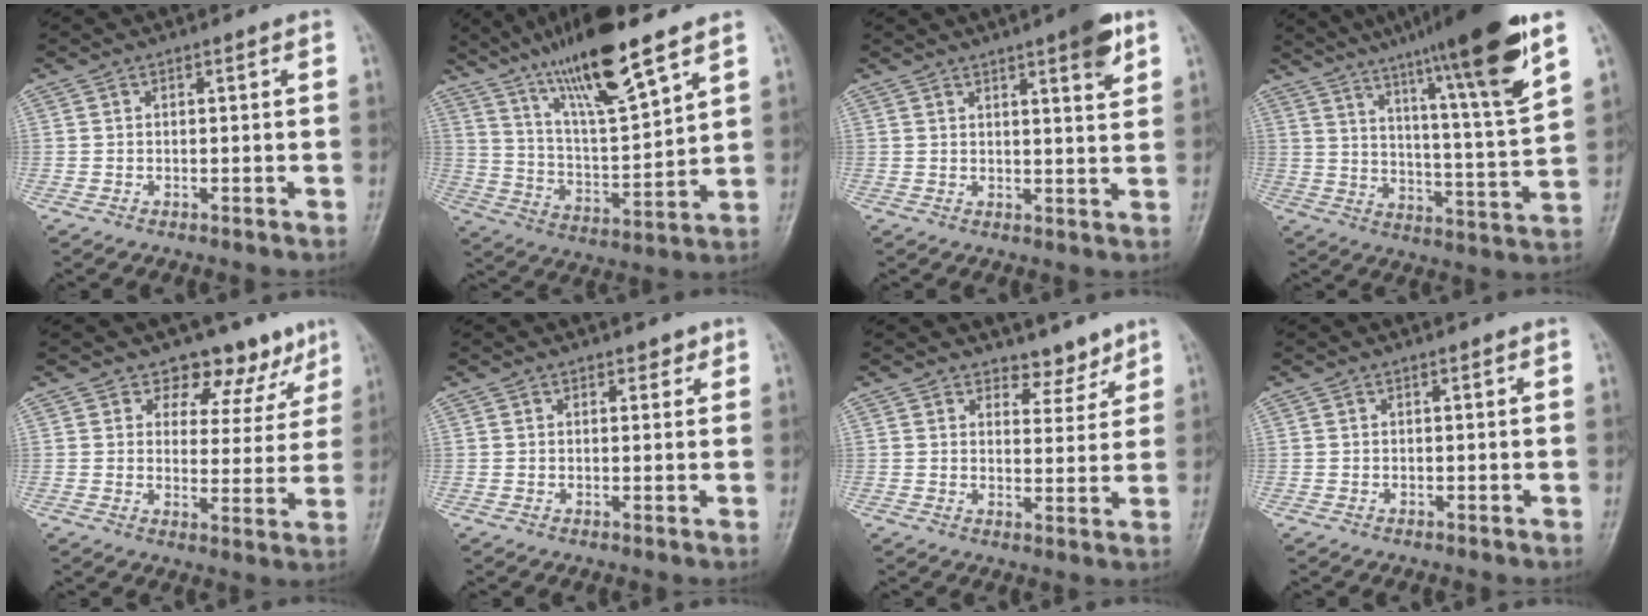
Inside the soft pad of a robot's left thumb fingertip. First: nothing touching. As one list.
[{"total": 17.6, "force": [11.9, 2.9, 12.6], "torque": [-0.213, -0.054, 0.222]}, {"total": 7.0, "force": [4.0, 1.3, 5.6], "torque": [-0.068, -0.018, 0.052]}, {"total": 22.1, "force": [14.2, 1.0, 16.8], "torque": [-0.239, -0.051, 0.216]}, {"total": 10.1, "force": [7.7, 6.2, 2.5], "torque": [0.017, -0.042, 0.088]}, {"total": 1.8, "force": [1.2, 1.1, 0.7], "torque": [0.007, -0.005, 0.012]}, {"total": 4.6, "force": [3.8, 2.4, 0.9], "torque": [0.017, -0.029, 0.058]}, {"total": 0.0}]